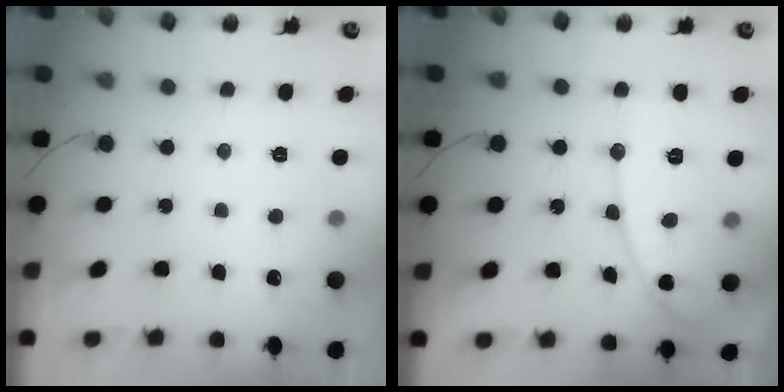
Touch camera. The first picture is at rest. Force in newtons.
{"total": 9.7, "press": 9.7, "slide": 0.4}